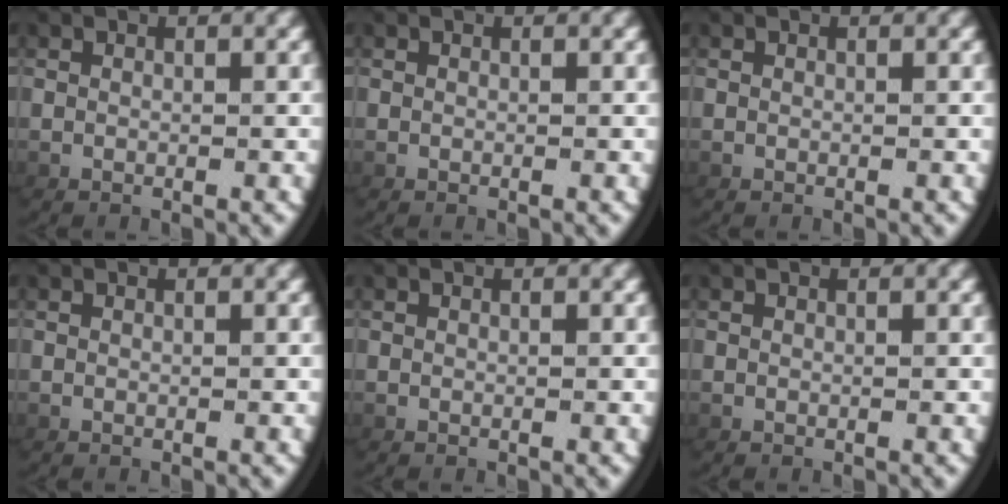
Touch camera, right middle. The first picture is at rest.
{"total": 0.0}
{"total": 0.0}
{"total": 0.0}
{"total": 0.0}
{"total": 0.0}